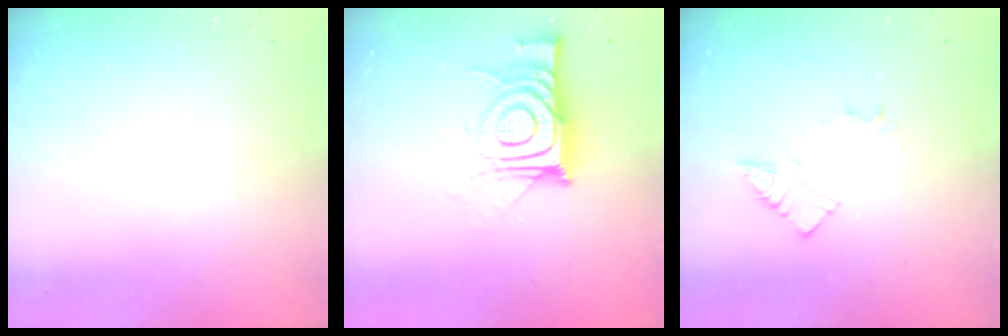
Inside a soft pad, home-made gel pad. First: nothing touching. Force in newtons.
{"total": 12.7, "press": 12.6, "slide": 1.1}
{"total": 5.5, "press": 5.4, "slide": 0.7}